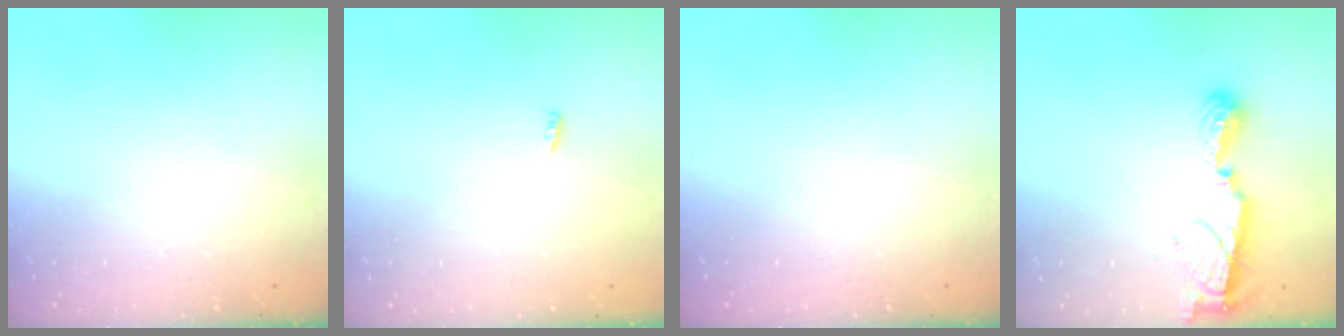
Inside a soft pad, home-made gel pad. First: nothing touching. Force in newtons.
{"total": 2.8, "press": 2.7, "slide": 0.8}
{"total": 0.0}
{"total": 8.4, "press": 8.4, "slide": 0.8}